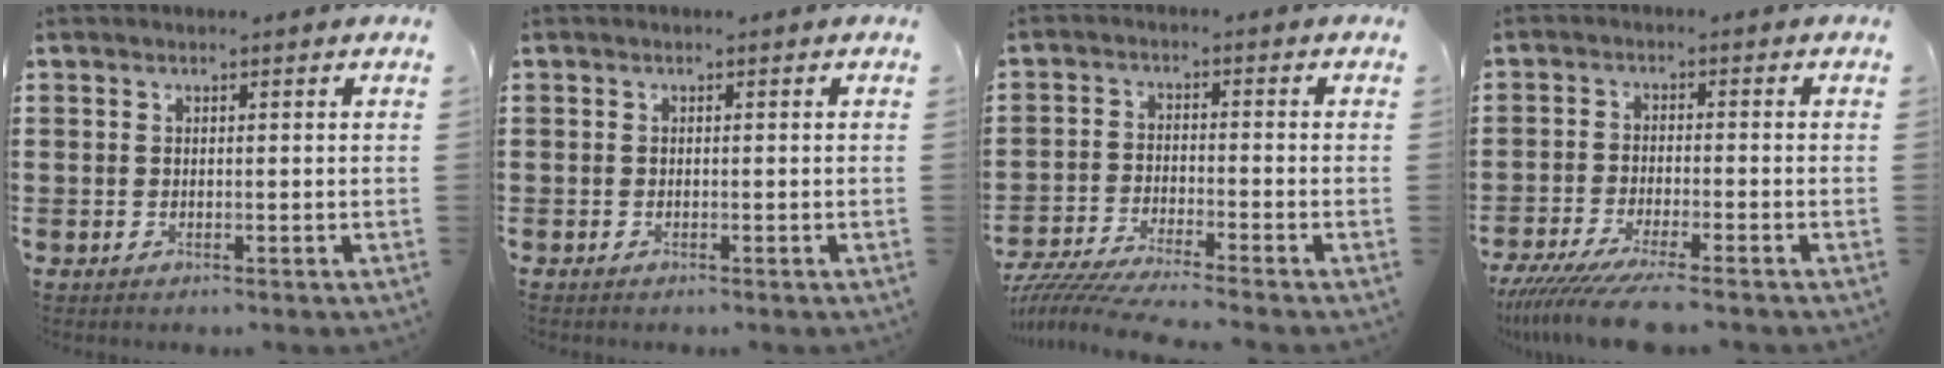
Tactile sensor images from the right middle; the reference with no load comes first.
{"total": 0.0}
{"total": 5.5, "force": [-5.3, -0.4, 1.6], "torque": [-0.054, -0.022, -0.111]}
{"total": 6.6, "force": [-5.6, -0.1, 3.4], "torque": [-0.071, -0.020, -0.106]}